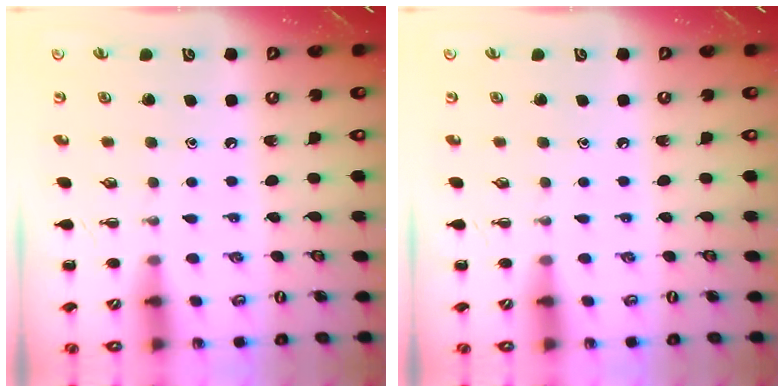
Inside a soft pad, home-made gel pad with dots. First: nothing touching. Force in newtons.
{"total": 0.0}